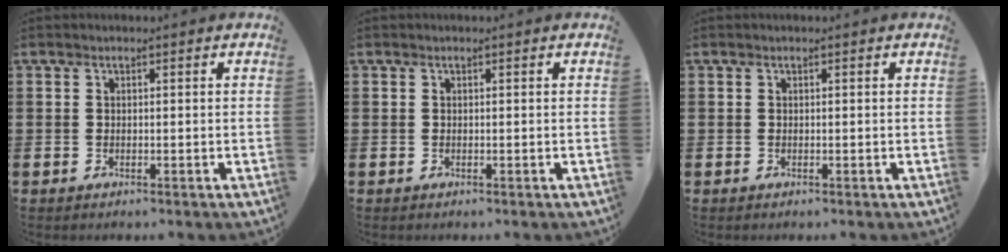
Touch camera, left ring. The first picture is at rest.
{"total": 0.0}
{"total": 0.0}